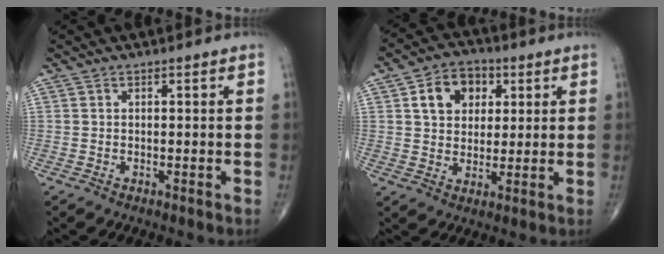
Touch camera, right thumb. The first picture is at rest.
{"total": 9.5, "force": [3.1, 7.2, 5.4], "torque": [-0.055, -0.003, 0.049]}